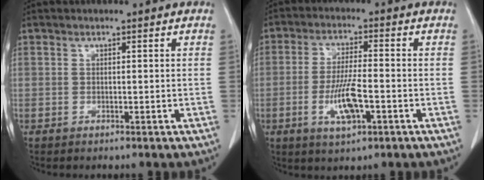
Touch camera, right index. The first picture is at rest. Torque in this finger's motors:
{"motor_torque": [0.30, 0.06, 0.13, 0.11]}